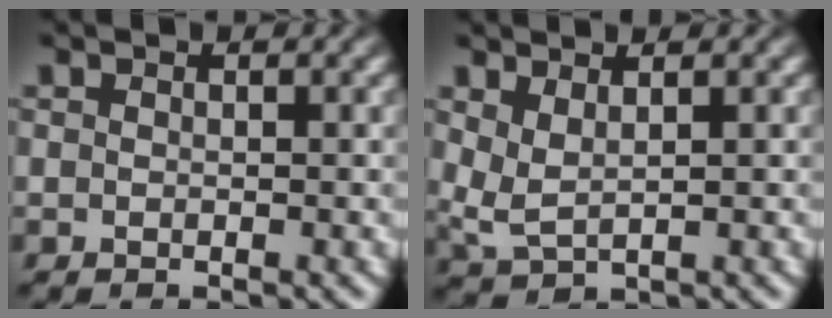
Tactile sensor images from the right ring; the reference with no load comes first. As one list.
[{"total": 3.0, "force": [1.1, 2.3, 1.6], "torque": [-0.063, -0.021, 0.032]}]